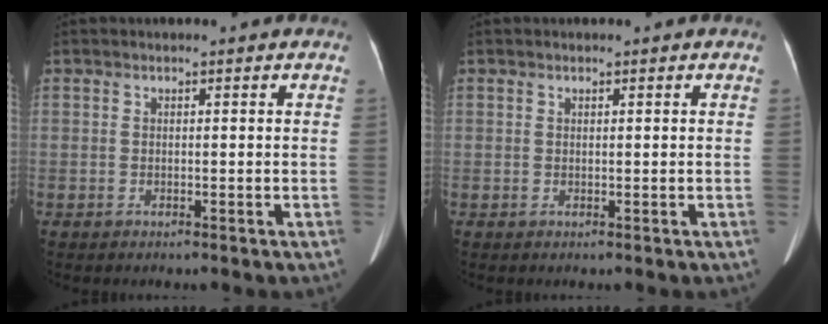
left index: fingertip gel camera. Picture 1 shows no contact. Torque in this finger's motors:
{"motor_torque": [0.08, 0.01, 0.02, -0.01]}